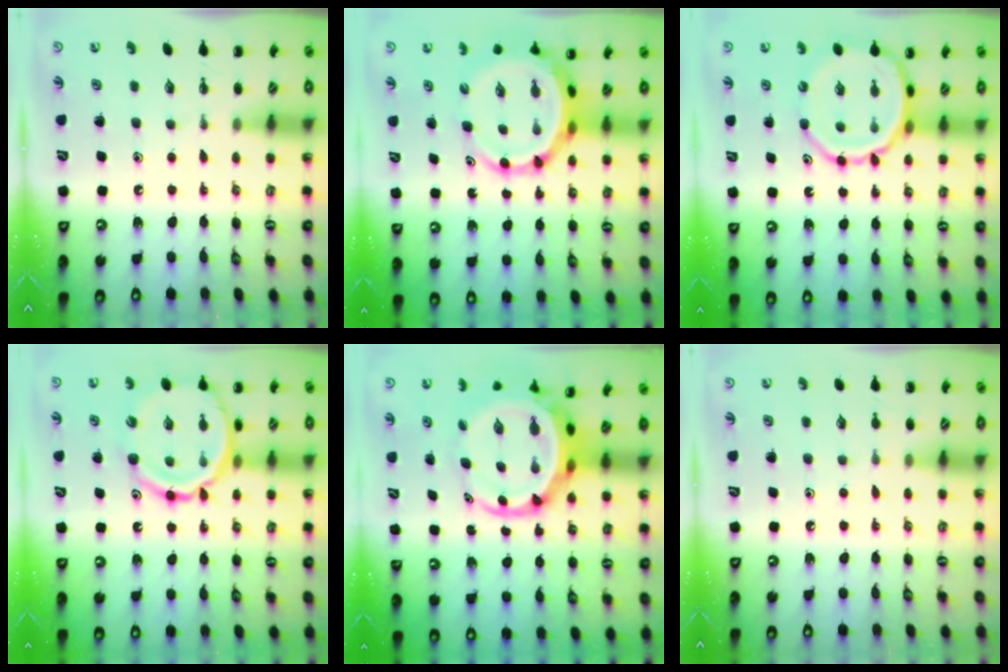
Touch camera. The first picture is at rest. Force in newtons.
{"total": 8.4, "press": 8.0, "slide": 2.7}
{"total": 10.3, "press": 10.0, "slide": 2.7}
{"total": 16.0, "press": 15.7, "slide": 3.2}
{"total": 8.5, "press": 8.0, "slide": 2.9}
{"total": 3.8, "press": 3.5, "slide": 1.3}